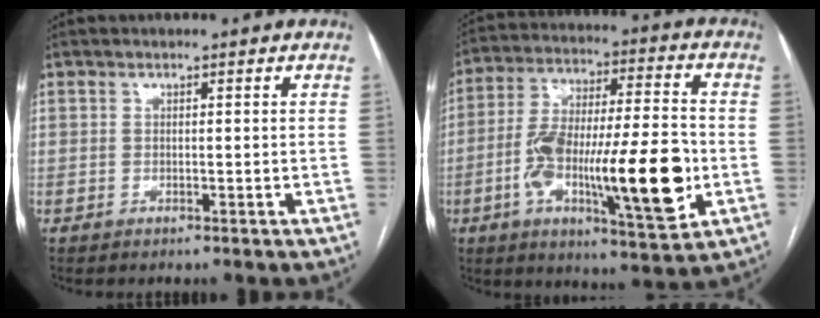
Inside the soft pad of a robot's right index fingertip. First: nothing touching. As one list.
[{"total": 21.0, "force": [-5.0, 4.0, 20.0], "torque": [-0.334, 0.002, -0.076]}]